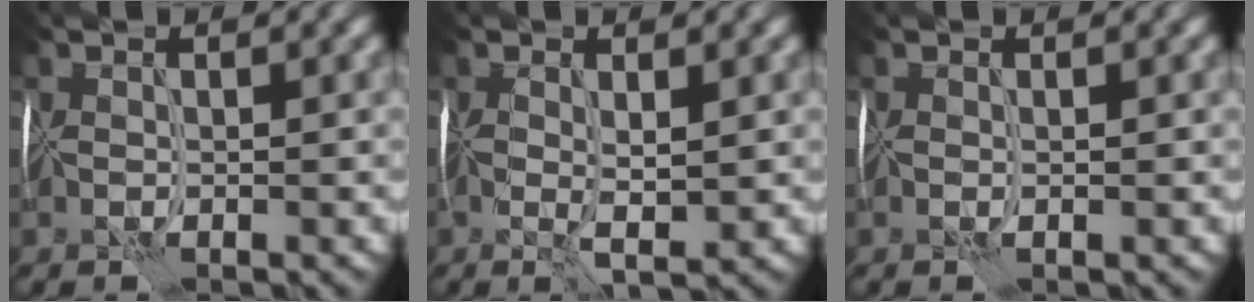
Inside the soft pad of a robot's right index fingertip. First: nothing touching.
{"total": 2.8, "force": [0.2, 1.0, 2.6], "torque": [-0.053, -0.007, 0.005]}
{"total": 0.0}